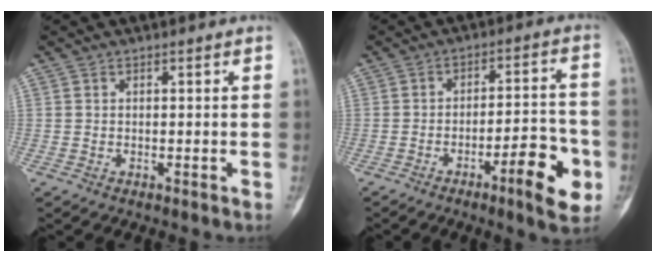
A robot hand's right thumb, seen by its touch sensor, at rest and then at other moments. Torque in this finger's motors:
{"motor_torque": [0.33, 0.36, 0.00, 0.00, 0.00]}